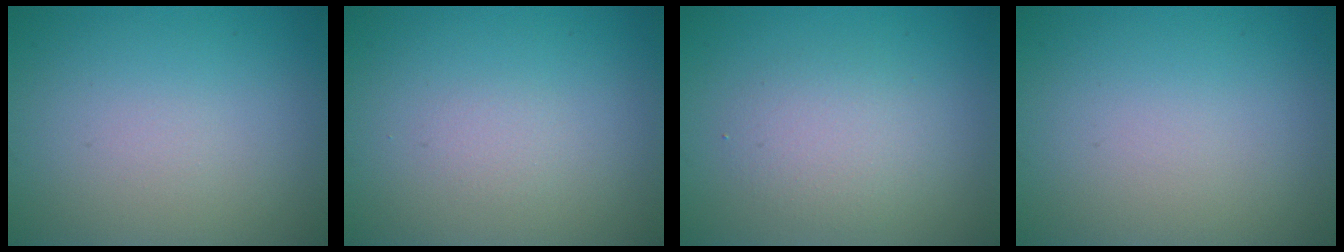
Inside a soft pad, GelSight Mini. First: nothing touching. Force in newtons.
{"total": 0.7, "press": 0.7, "slide": 0.1}
{"total": 2.5, "press": 2.5, "slide": 0.2}
{"total": 0.0}